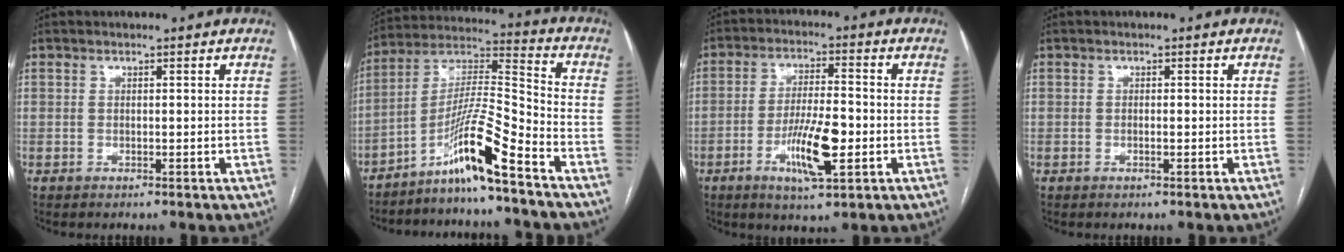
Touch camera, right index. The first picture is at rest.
{"total": 11.9, "force": [-8.2, -0.9, 8.6], "torque": [-0.170, 0.005, -0.149]}
{"total": 9.6, "force": [-3.1, 1.9, 9.0], "torque": [-0.167, -0.006, -0.052]}
{"total": 0.5, "force": [-0.2, 0.0, 0.5], "torque": [-0.010, 0.000, -0.002]}